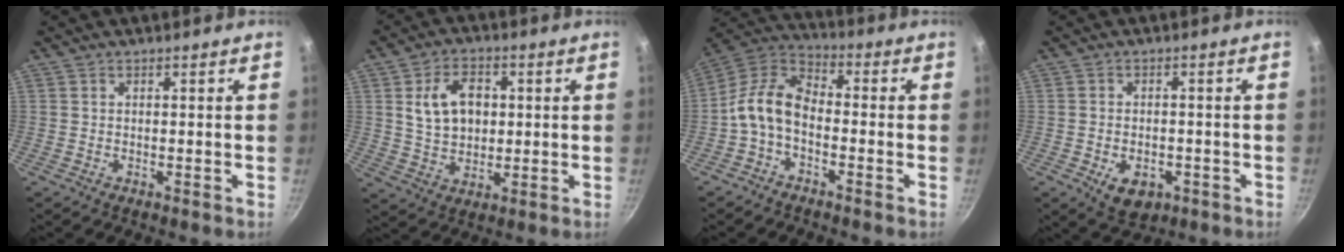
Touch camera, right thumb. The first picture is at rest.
{"total": 10.2, "force": [2.1, 7.2, 6.9], "torque": [-0.094, -0.001, 0.043]}
{"total": 9.9, "force": [-2.5, 6.2, 7.3], "torque": [-0.138, 0.046, -0.063]}
{"total": 6.0, "force": [-2.3, 3.9, 3.9], "torque": [-0.051, 0.008, -0.025]}